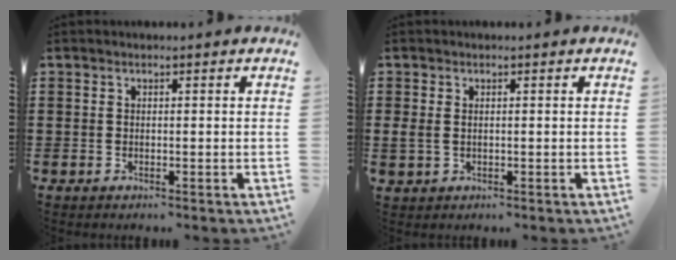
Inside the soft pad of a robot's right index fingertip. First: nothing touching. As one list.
[{"total": 1.4, "force": [0.1, 1.0, 1.0], "torque": [-0.031, 0.002, -0.001]}]